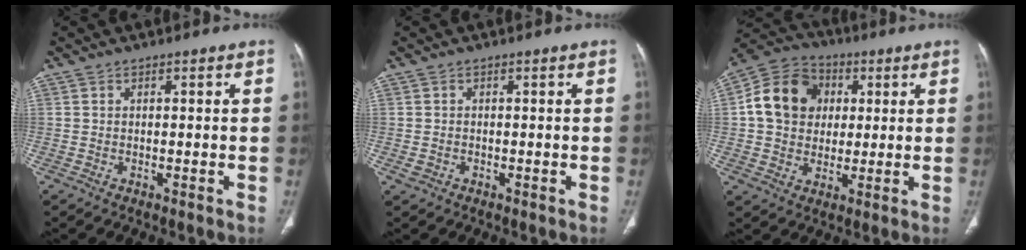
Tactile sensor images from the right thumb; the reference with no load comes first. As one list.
[{"total": 1.2, "force": [-0.4, 1.0, 0.4], "torque": [-0.010, 0.005, -0.005]}, {"total": 13.7, "force": [2.2, 11.4, 7.3], "torque": [-0.113, 0.011, 0.031]}]